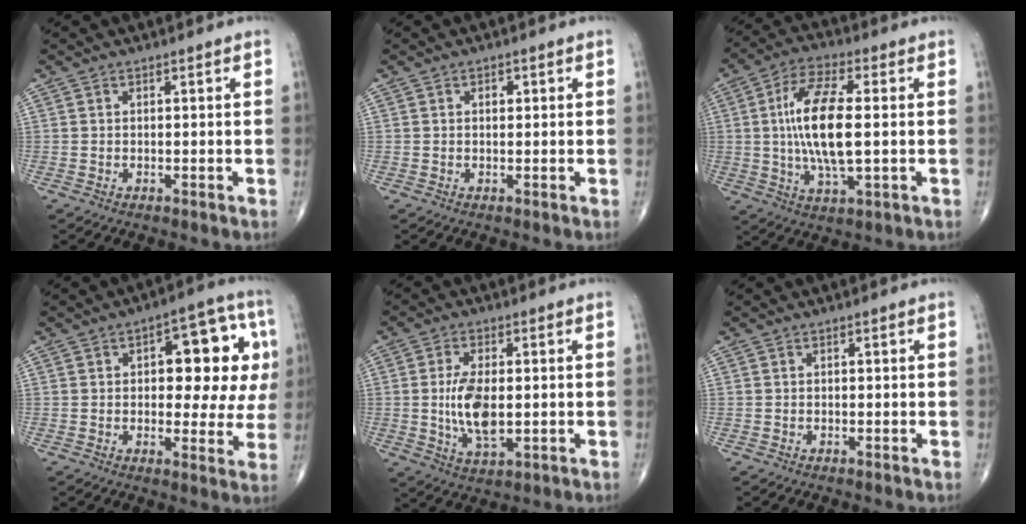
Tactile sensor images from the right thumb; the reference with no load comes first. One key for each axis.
{"total": 1.3, "fx": 0.4, "fy": 0.8, "fz": 0.9, "tx": -0.011, "ty": 0.000, "tz": 0.006}
{"total": 14.7, "fx": 0.5, "fy": 5.2, "fz": 13.7, "tx": -0.271, "ty": 0.002, "tz": 0.007}
{"total": 15.6, "fx": 3.1, "fy": 7.4, "fz": 13.3, "tx": -0.128, "ty": 0.016, "tz": 0.037}
{"total": 9.3, "fx": -0.2, "fy": 4.4, "fz": 8.2, "tx": -0.156, "ty": -0.011, "tz": 0.002}
{"total": 0.0}